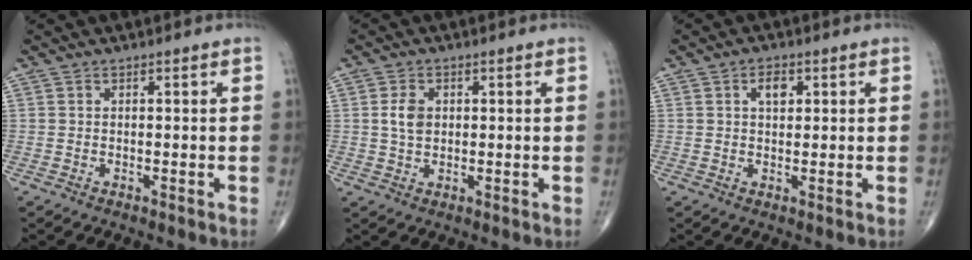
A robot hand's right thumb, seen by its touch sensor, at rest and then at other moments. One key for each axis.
{"total": 3.8, "fx": 0.6, "fy": 2.7, "fz": 2.7, "tx": -0.046, "ty": -0.001, "tz": 0.012}
{"total": 3.4, "fx": 1.2, "fy": 1.9, "fz": 2.5, "tx": -0.030, "ty": -0.001, "tz": 0.018}